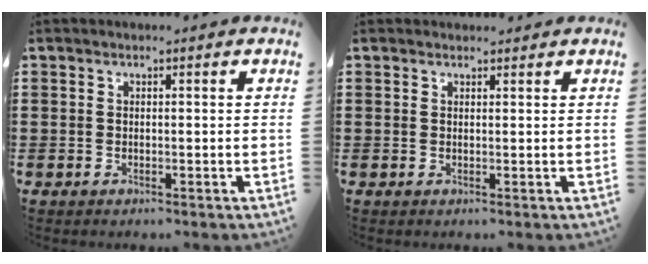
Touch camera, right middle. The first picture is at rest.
{"total": 0.9, "force": [0.9, 0.4, 0.0], "torque": [0.006, -0.002, 0.015]}